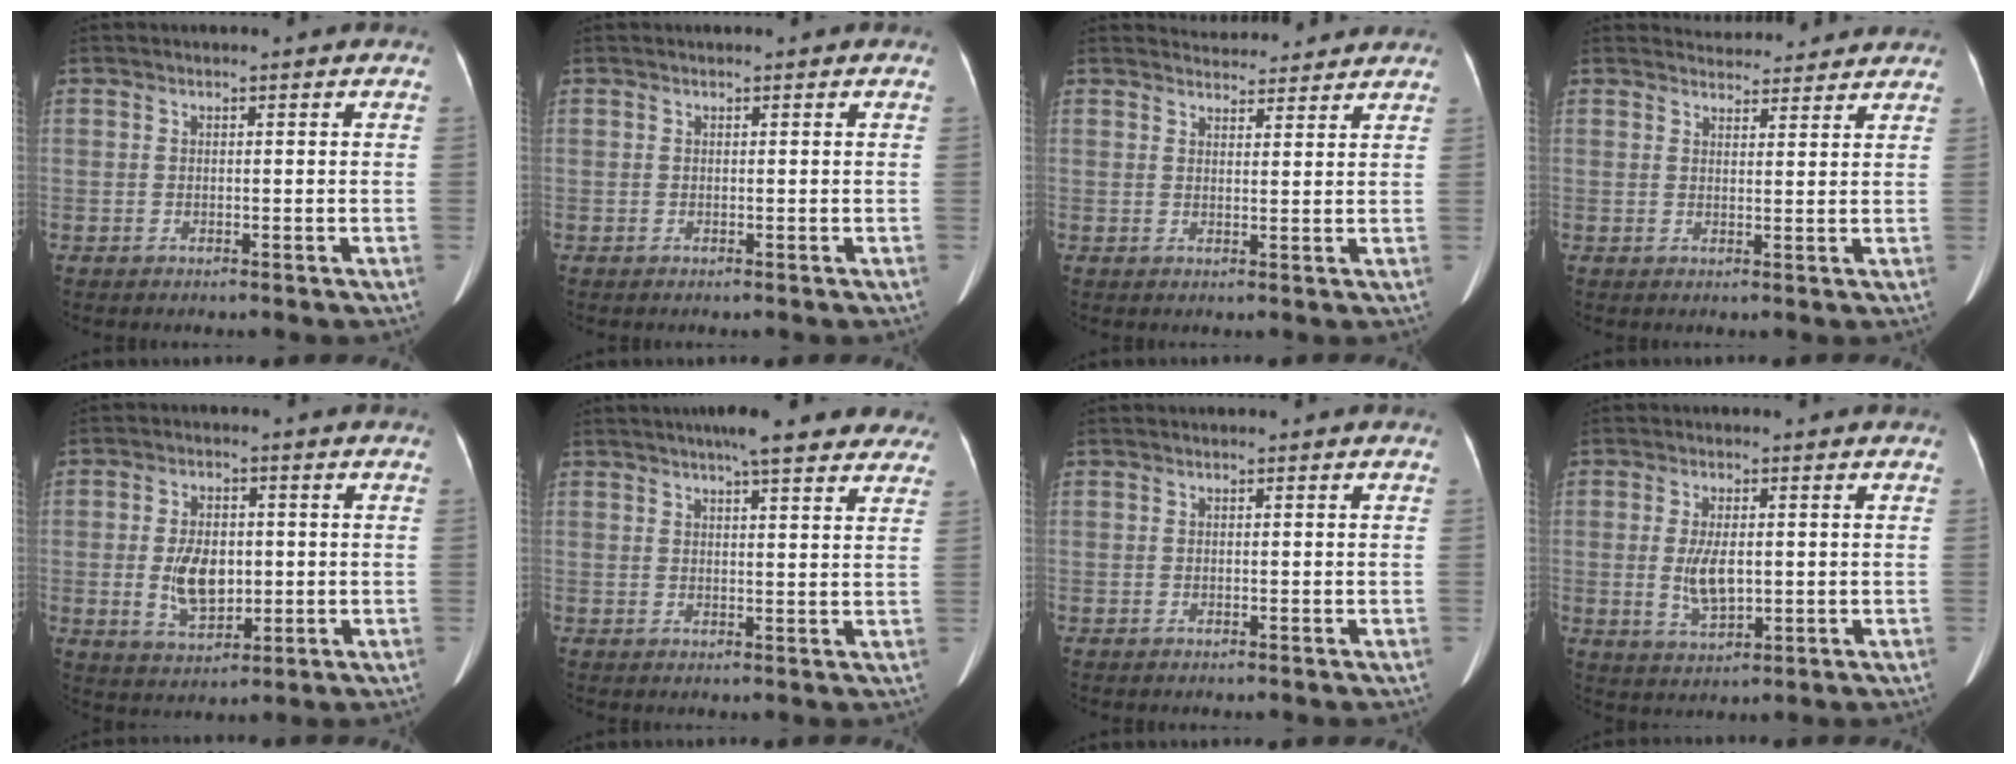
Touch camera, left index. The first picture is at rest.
{"total": 0.0}
{"total": 6.2, "force": [6.1, 1.3, 0.6], "torque": [-0.006, 0.019, 0.071]}
{"total": 6.5, "force": [6.3, 1.5, 0.6], "torque": [-0.004, 0.018, 0.072]}
{"total": 7.4, "force": [-0.5, 4.3, 6.0], "torque": [-0.121, 0.002, 0.001]}
{"total": 13.1, "force": [10.8, 2.3, 7.0], "torque": [-0.078, 0.021, 0.123]}
{"total": 0.0}
{"total": 5.2, "force": [-0.1, 2.2, 4.8], "torque": [-0.100, -0.004, 0.006]}